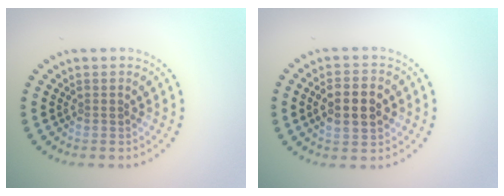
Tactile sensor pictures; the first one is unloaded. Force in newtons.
{"total": 4.4, "press": 4.4, "slide": 0.3}